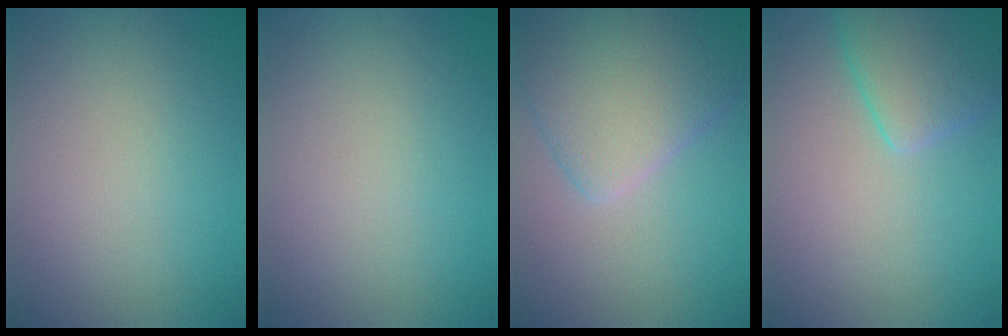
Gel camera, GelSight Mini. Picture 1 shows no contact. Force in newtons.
{"total": 0.0}
{"total": 7.1, "press": 7.1, "slide": 0.3}
{"total": 4.6, "press": 4.6, "slide": 0.4}